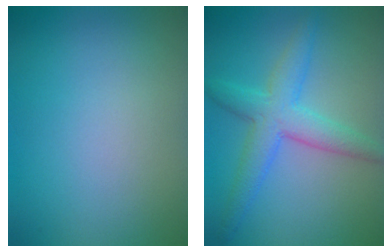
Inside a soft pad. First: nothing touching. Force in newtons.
{"total": 4.6, "press": 4.6, "slide": 0.0}